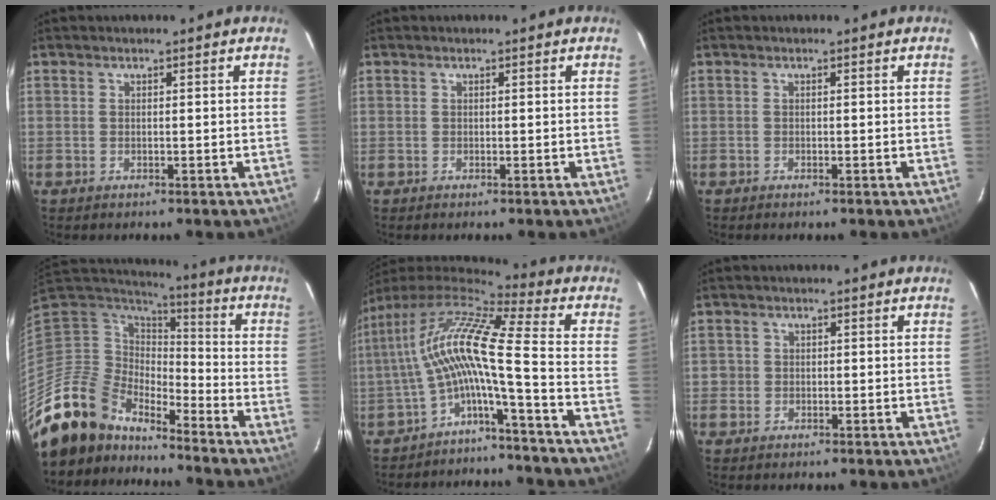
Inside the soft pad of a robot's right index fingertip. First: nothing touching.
{"total": 0.8, "force": [-0.1, 0.8, 0.1], "torque": [0.000, 0.002, 0.000]}
{"total": 0.9, "force": [-0.6, 0.4, 0.5], "torque": [-0.009, -0.003, -0.010]}
{"total": 17.4, "force": [-15.3, 7.2, 3.9], "torque": [-0.103, 0.004, -0.281]}
{"total": 12.6, "force": [-3.0, -0.6, 12.2], "torque": [-0.212, -0.004, -0.059]}
{"total": 2.2, "force": [-0.7, 2.0, 0.6], "torque": [-0.014, 0.001, -0.011]}